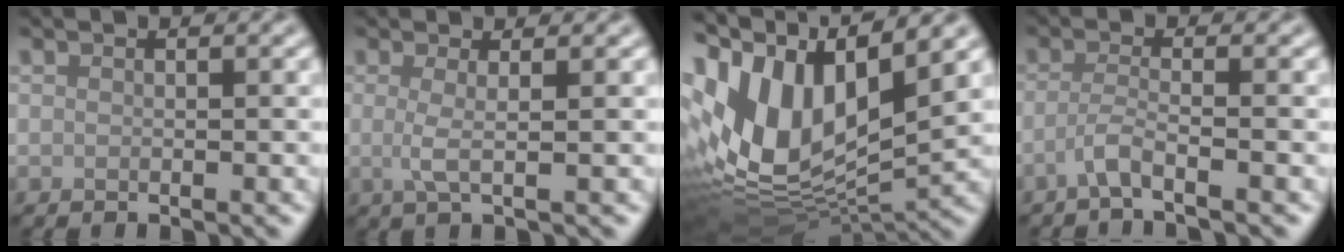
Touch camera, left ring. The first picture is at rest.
{"total": 2.1, "force": [-0.2, 0.5, 2.0], "torque": [-0.040, -0.003, -0.008]}
{"total": 15.1, "force": [4.3, 8.0, 12.0], "torque": [-0.251, 0.002, 0.082]}
{"total": 2.4, "force": [-1.5, 0.3, 1.8], "torque": [-0.033, -0.002, -0.043]}